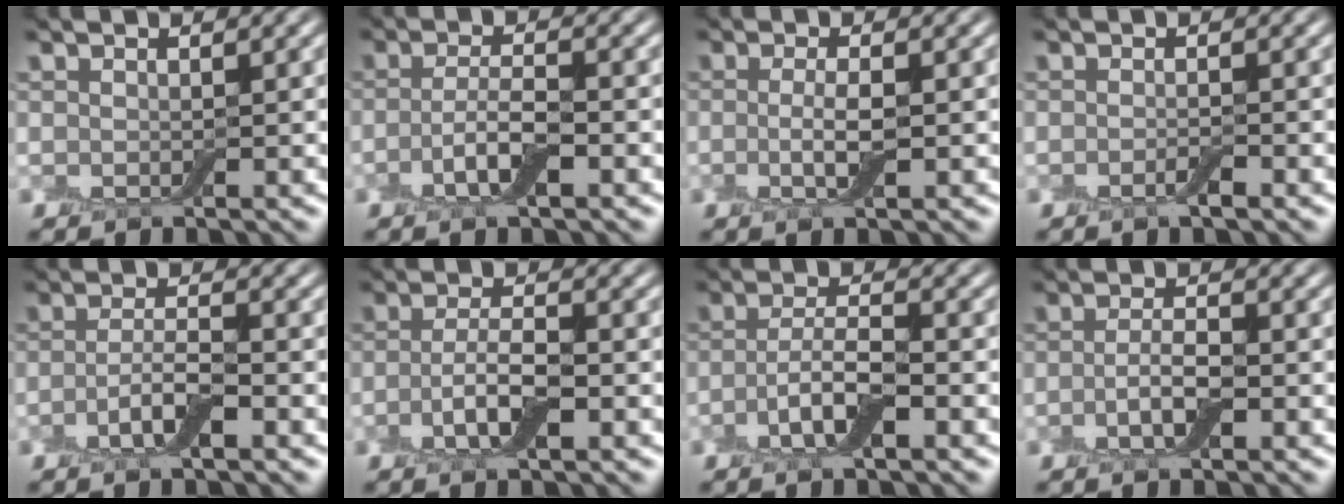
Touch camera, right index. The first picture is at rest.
{"total": 3.3, "force": [-1.1, 0.9, 2.9], "torque": [-0.061, 0.002, -0.027]}
{"total": 2.6, "force": [-0.3, 0.6, 2.5], "torque": [-0.052, -0.006, -0.009]}
{"total": 1.2, "force": [-0.6, 0.2, 1.1], "torque": [-0.019, -0.004, -0.012]}
{"total": 3.0, "force": [-1.2, 0.8, 2.6], "torque": [-0.054, 0.004, -0.030]}
{"total": 3.4, "force": [-1.0, 1.0, 3.1], "torque": [-0.064, -0.001, -0.024]}
{"total": 3.8, "force": [-1.4, 1.1, 3.3], "torque": [-0.067, 0.004, -0.033]}
{"total": 2.5, "force": [-0.8, 0.7, 2.2], "torque": [-0.045, 0.003, -0.021]}